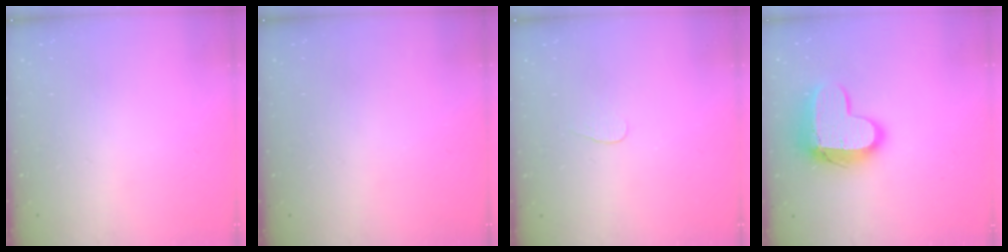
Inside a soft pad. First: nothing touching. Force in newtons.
{"total": 0.0}
{"total": 2.8, "press": 2.7, "slide": 0.3}
{"total": 14.1, "press": 14.1, "slide": 1.1}